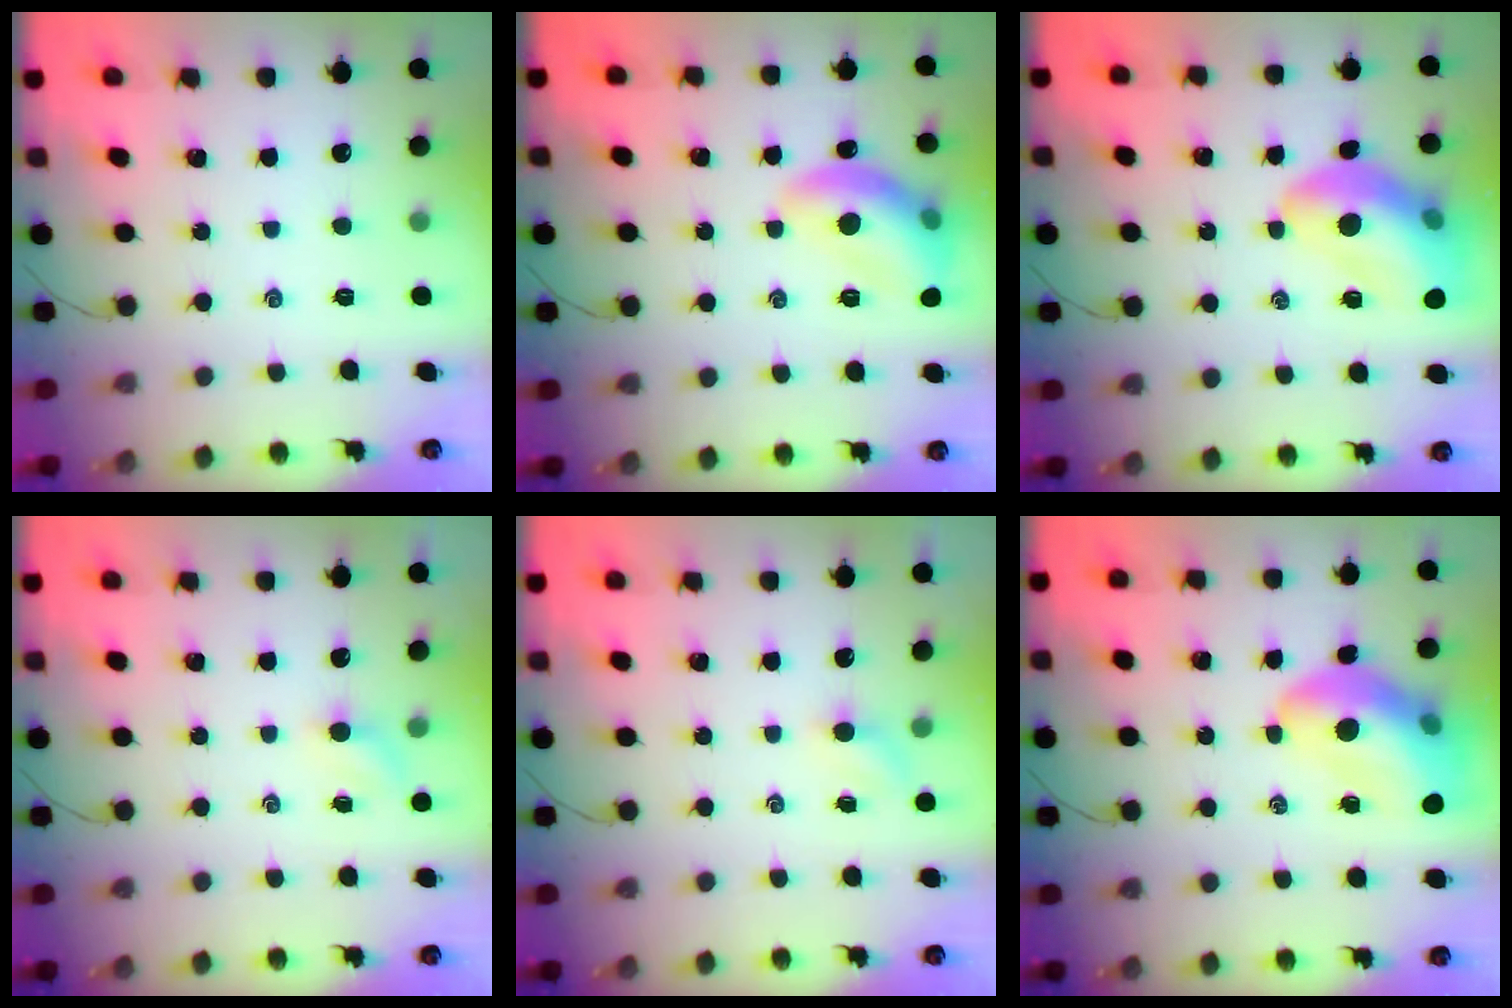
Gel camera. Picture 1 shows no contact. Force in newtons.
{"total": 14.1, "press": 14.1, "slide": 1.1}
{"total": 15.1, "press": 14.7, "slide": 3.5}
{"total": 2.6, "press": 2.4, "slide": 0.8}
{"total": 2.6, "press": 2.4, "slide": 0.8}
{"total": 15.6, "press": 15.0, "slide": 4.4}